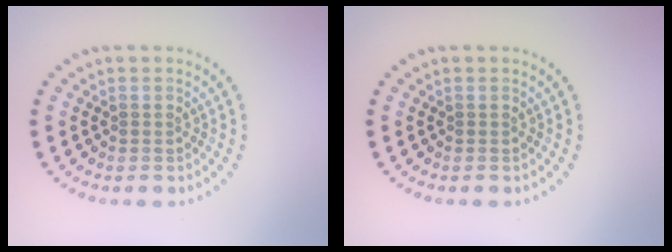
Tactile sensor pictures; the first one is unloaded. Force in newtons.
{"total": 0.0}